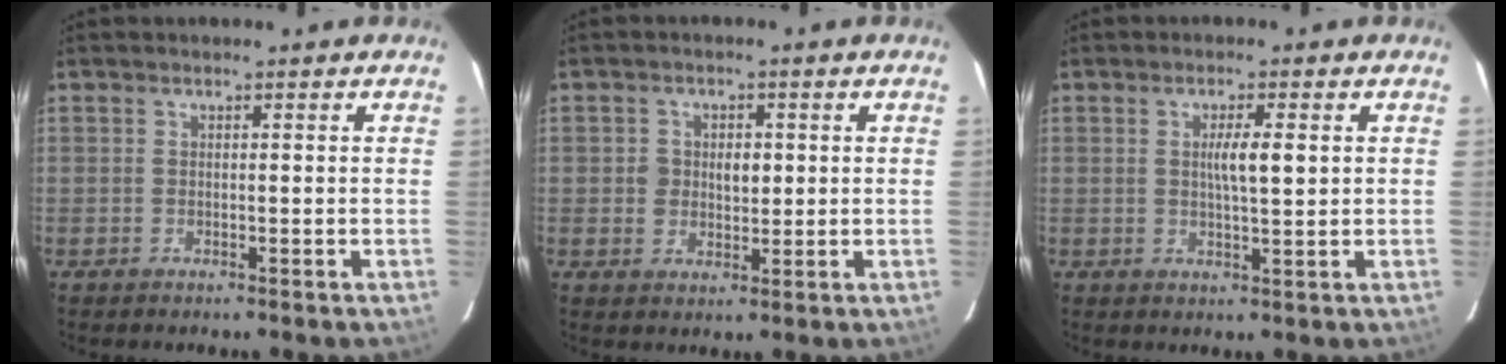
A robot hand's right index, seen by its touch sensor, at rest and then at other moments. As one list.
[{"total": 4.2, "force": [0.5, 3.2, 2.7], "torque": [-0.035, 0.008, 0.013]}, {"total": 4.0, "force": [0.8, 0.4, 3.9], "torque": [-0.068, -0.001, 0.012]}]